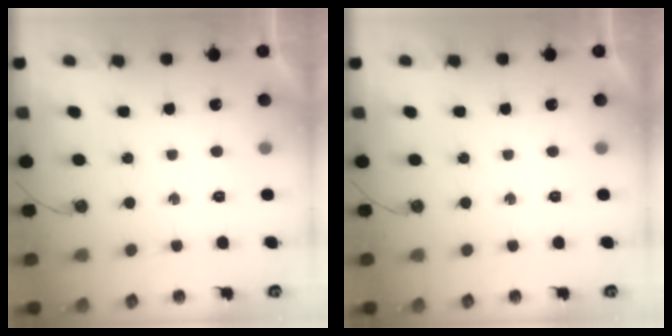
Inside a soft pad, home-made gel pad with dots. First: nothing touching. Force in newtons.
{"total": 0.0}